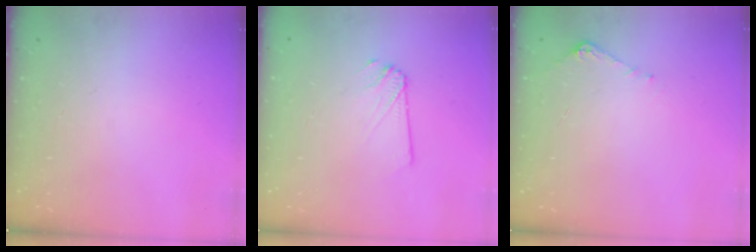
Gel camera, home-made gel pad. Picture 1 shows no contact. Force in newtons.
{"total": 2.2, "press": 2.2, "slide": 0.1}
{"total": 5.1, "press": 5.0, "slide": 0.7}